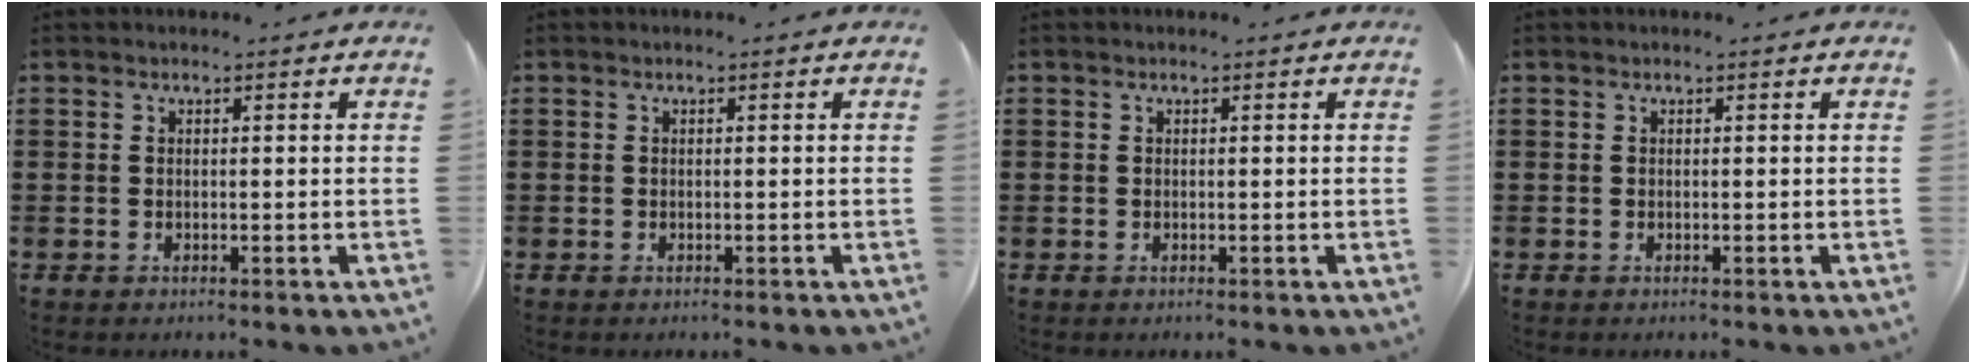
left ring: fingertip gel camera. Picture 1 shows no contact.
{"total": 0.0}
{"total": 0.0}
{"total": 0.0}